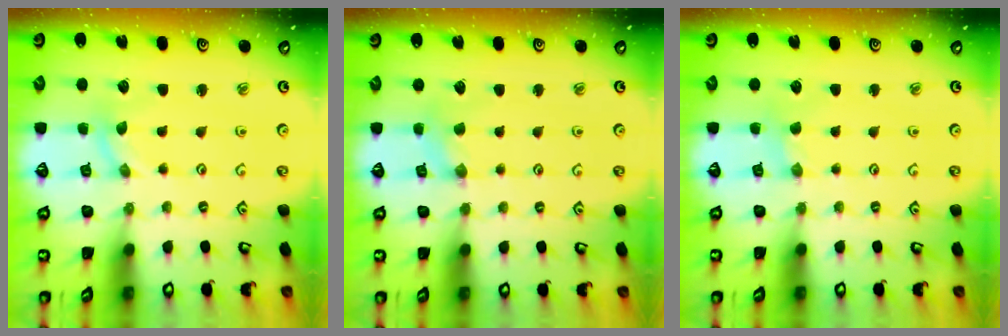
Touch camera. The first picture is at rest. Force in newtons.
{"total": 2.2, "press": 2.2, "slide": 0.5}
{"total": 0.7, "press": 0.7, "slide": 0.2}